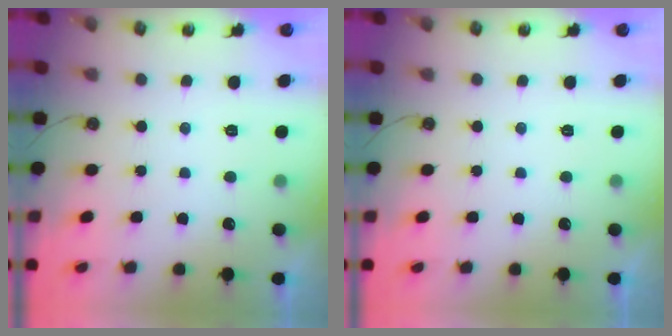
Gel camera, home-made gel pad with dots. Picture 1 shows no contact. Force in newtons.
{"total": 0.0}